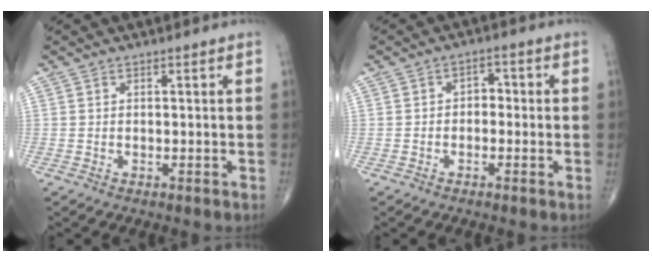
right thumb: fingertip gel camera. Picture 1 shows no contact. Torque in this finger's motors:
{"motor_torque": [-0.14, -0.03, -0.09, -0.05, 0.04]}